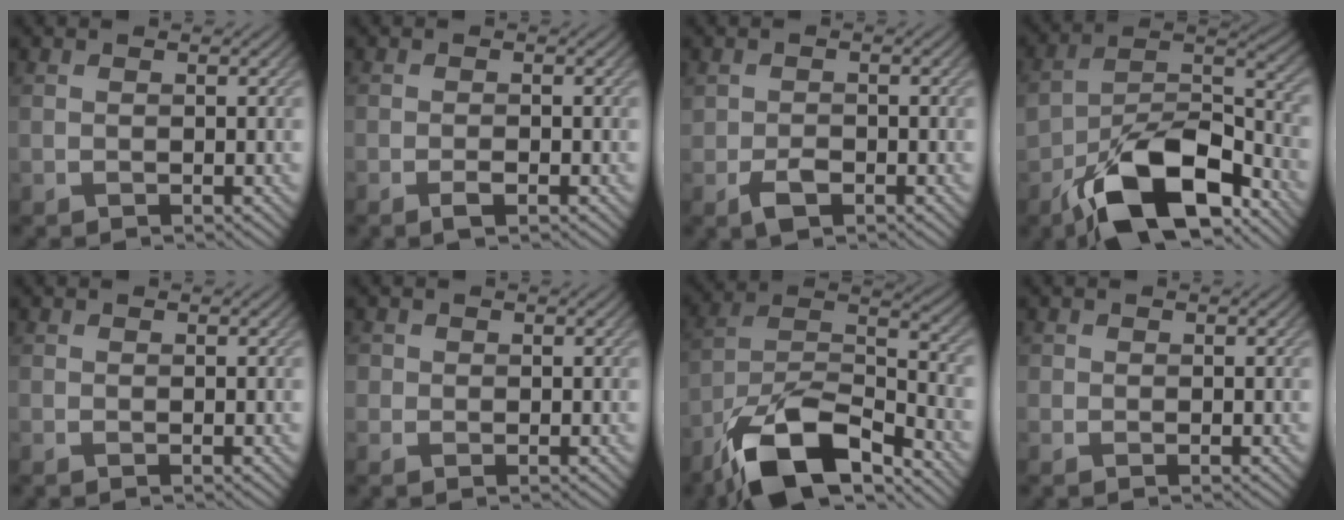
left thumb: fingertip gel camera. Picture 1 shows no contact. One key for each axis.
{"total": 1.4, "fx": -0.8, "fy": 0.4, "fz": 1.0, "tx": -0.018, "ty": -0.001, "tz": -0.015}
{"total": 2.5, "fx": -1.3, "fy": 1.6, "fz": 1.5, "tx": -0.033, "ty": -0.006, "tz": -0.023}
{"total": 15.3, "fx": -9.3, "fy": 7.1, "fz": 9.8, "tx": -0.177, "ty": -0.021, "tz": -0.172}
{"total": 0.0}
{"total": 1.0, "fx": 0.2, "fy": 1.0, "fz": 0.2, "tx": -0.001, "ty": -0.003, "tz": 0.000}
{"total": 14.5, "fx": -10.1, "fy": 5.2, "fz": 9.0, "tx": -0.181, "ty": -0.015, "tz": -0.197}
{"total": 0.6, "fx": 0.2, "fy": 0.6, "fz": 0.1, "tx": 0.000, "ty": -0.002, "tz": 0.002}